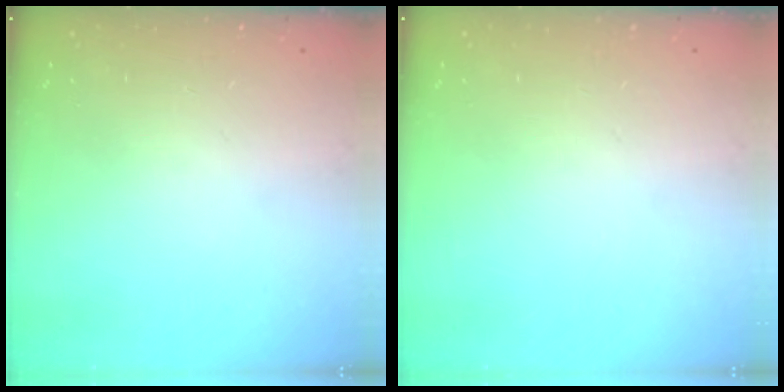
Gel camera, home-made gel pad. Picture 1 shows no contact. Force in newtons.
{"total": 0.0}